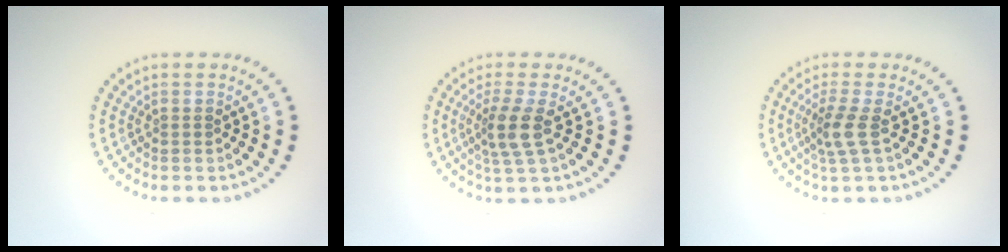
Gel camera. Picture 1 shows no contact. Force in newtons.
{"total": 2.9, "press": 2.3, "slide": 1.7}
{"total": 2.4, "press": 1.8, "slide": 1.6}